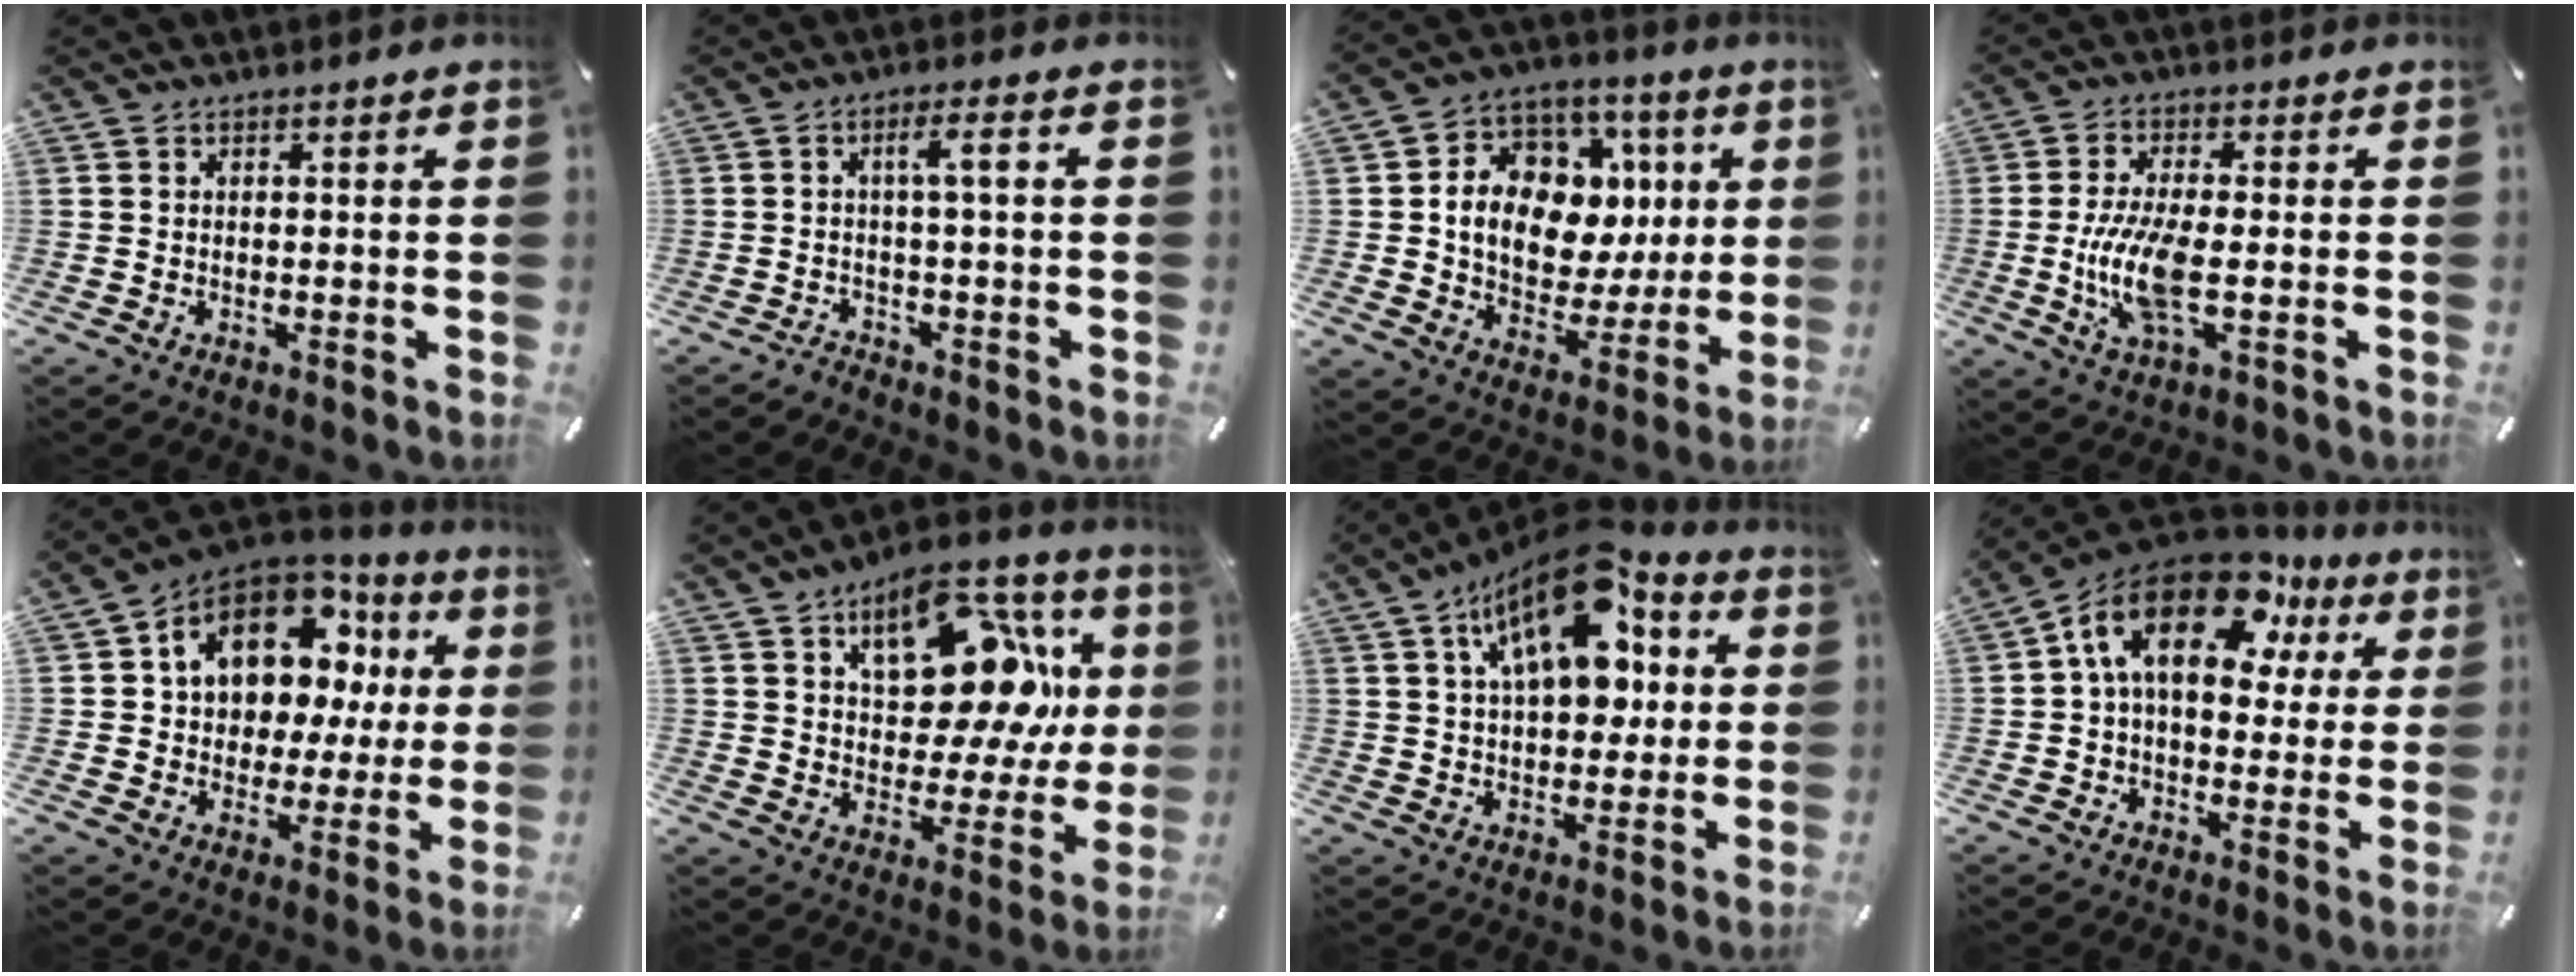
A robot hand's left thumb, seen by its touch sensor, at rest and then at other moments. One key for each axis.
{"total": 4.1, "fx": -0.5, "fy": 0.5, "fz": 4.0, "tx": -0.079, "ty": 0.011, "tz": -0.015}
{"total": 14.1, "fx": 1.4, "fy": 11.5, "fz": 8.1, "tx": -0.131, "ty": -0.007, "tz": 0.034}
{"total": 10.6, "fx": -1.7, "fy": 3.7, "fz": 9.9, "tx": -0.209, "ty": -0.015, "tz": -0.030}
{"total": 15.0, "fx": 6.6, "fy": 10.7, "fz": 8.2, "tx": -0.138, "ty": -0.039, "tz": 0.119}
{"total": 20.9, "fx": 8.5, "fy": 12.0, "fz": 14.8, "tx": -0.204, "ty": -0.044, "tz": 0.142}
{"total": 17.7, "fx": 7.0, "fy": 10.0, "fz": 12.9, "tx": -0.196, "ty": -0.027, "tz": 0.118}
{"total": 19.0, "fx": 7.3, "fy": 11.3, "fz": 13.4, "tx": -0.240, "ty": -0.025, "tz": 0.122}